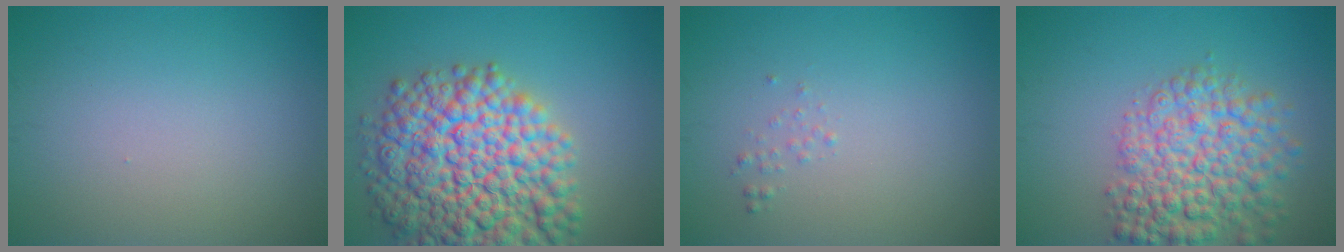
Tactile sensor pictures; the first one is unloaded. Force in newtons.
{"total": 13.3, "press": 13.3, "slide": 0.5}
{"total": 0.6, "press": 0.6, "slide": 0.1}
{"total": 7.5, "press": 7.5, "slide": 0.3}